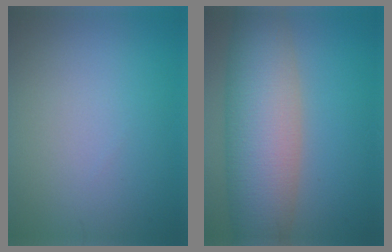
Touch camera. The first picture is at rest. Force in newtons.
{"total": 10.7, "press": 10.7, "slide": 0.6}